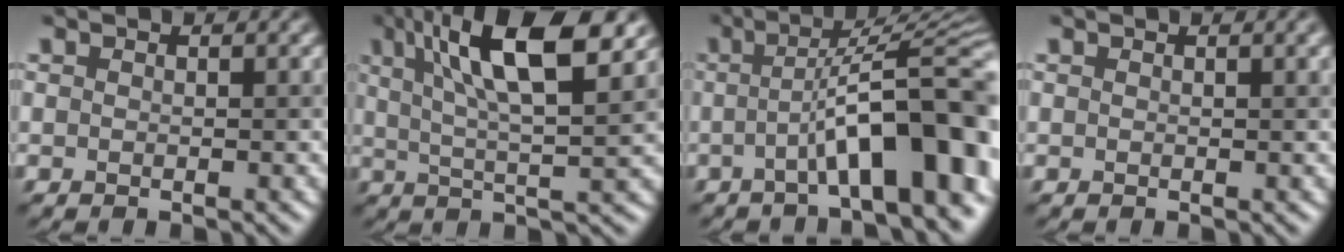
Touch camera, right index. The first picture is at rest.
{"total": 11.4, "force": [4.8, 3.2, 9.9], "torque": [-0.160, 0.016, 0.078]}
{"total": 10.7, "force": [-2.3, 2.3, 10.2], "torque": [-0.130, 0.022, -0.037]}
{"total": 1.8, "force": [0.8, 0.7, 1.4], "torque": [-0.008, 0.003, 0.004]}